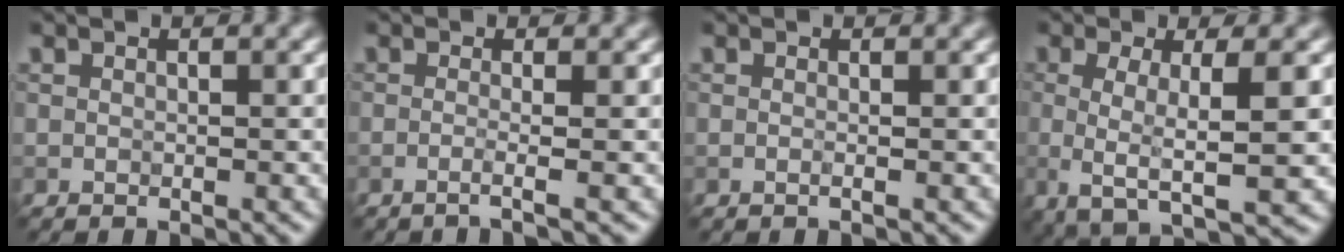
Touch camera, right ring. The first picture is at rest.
{"total": 2.2, "force": [-0.4, 0.8, 2.0], "torque": [-0.015, -0.008, -0.030]}
{"total": 0.8, "force": [-0.1, 0.3, 0.7], "torque": [-0.010, -0.007, -0.007]}
{"total": 5.7, "force": [-0.5, 1.6, 5.5], "torque": [-0.085, -0.007, -0.012]}